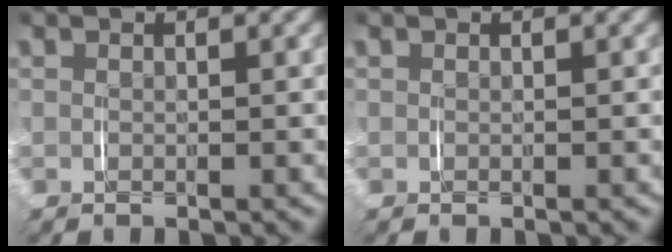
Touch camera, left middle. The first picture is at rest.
{"total": 0.0}